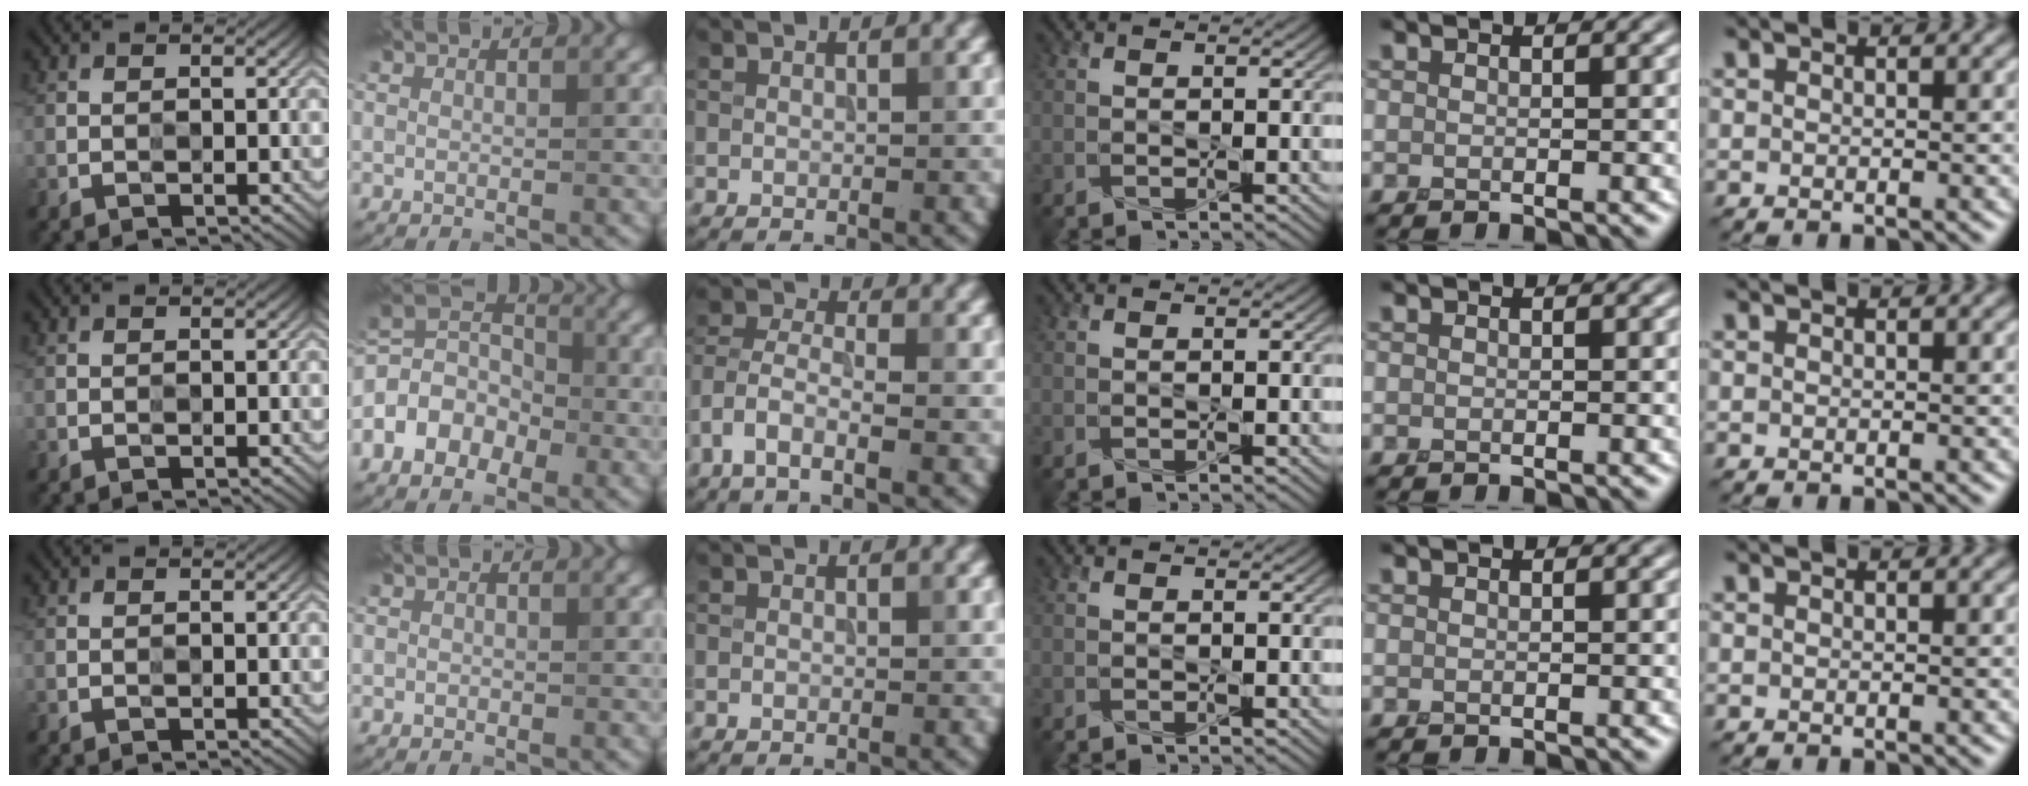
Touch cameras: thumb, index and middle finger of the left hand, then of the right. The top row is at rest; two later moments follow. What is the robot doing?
{"motion": "press", "object": "memory foam"}